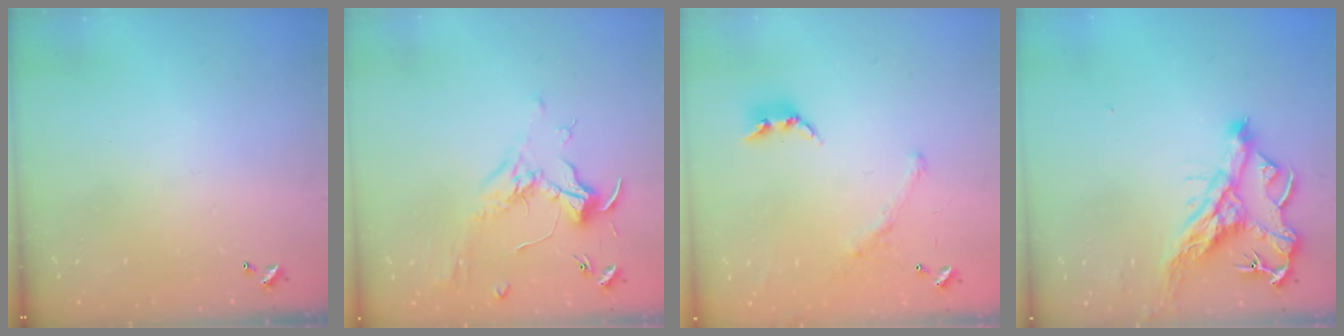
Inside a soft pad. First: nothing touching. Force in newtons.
{"total": 1.8, "press": 1.6, "slide": 0.9}
{"total": 1.5, "press": 1.0, "slide": 1.2}
{"total": 10.3, "press": 10.2, "slide": 1.7}